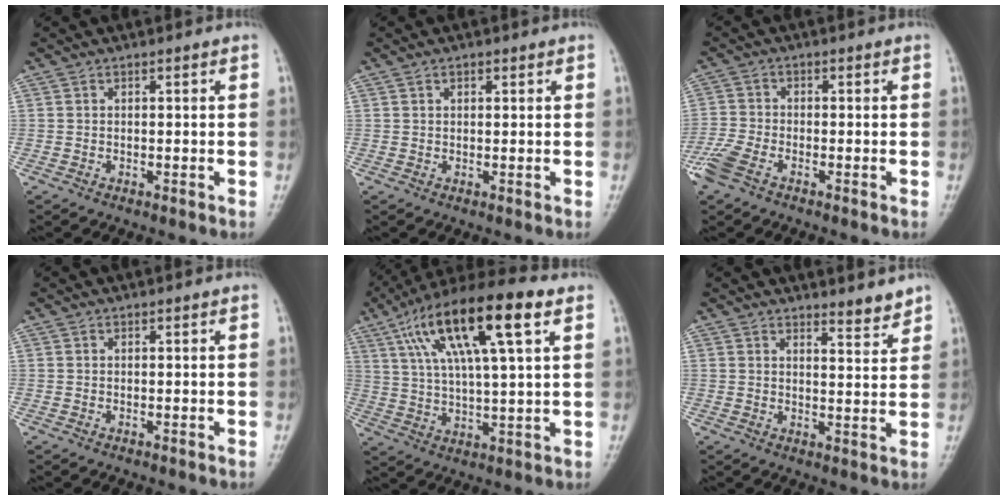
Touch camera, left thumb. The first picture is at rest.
{"total": 1.0, "force": [0.5, 0.5, 0.6], "torque": [-0.008, 0.000, 0.007]}
{"total": 6.3, "force": [-4.0, 3.0, 3.9], "torque": [-0.104, 0.004, -0.083]}
{"total": 0.0}
{"total": 19.9, "force": [8.6, 5.1, 17.2], "torque": [-0.308, 0.006, 0.147]}
{"total": 3.6, "force": [3.3, 0.7, 1.4], "torque": [-0.007, -0.032, 0.046]}